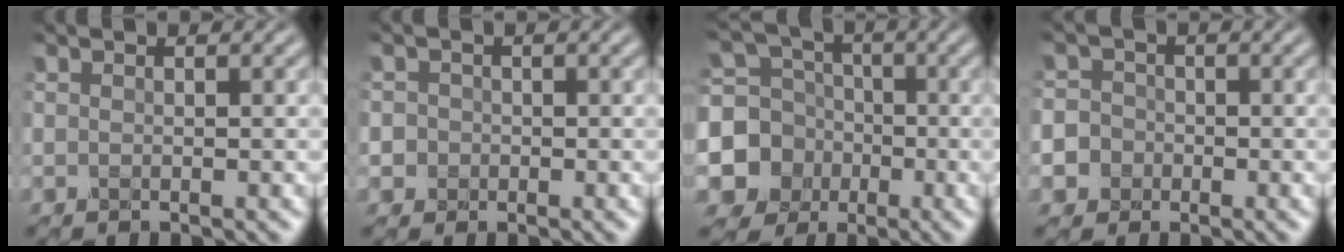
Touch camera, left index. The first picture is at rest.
{"total": 2.2, "force": [-0.1, 2.1, 0.6], "torque": [0.005, 0.011, -0.019]}
{"total": 9.6, "force": [-2.2, 9.0, 2.6], "torque": [-0.072, -0.004, -0.068]}
{"total": 6.6, "force": [-2.6, 5.9, 1.5], "torque": [-0.033, -0.008, -0.074]}